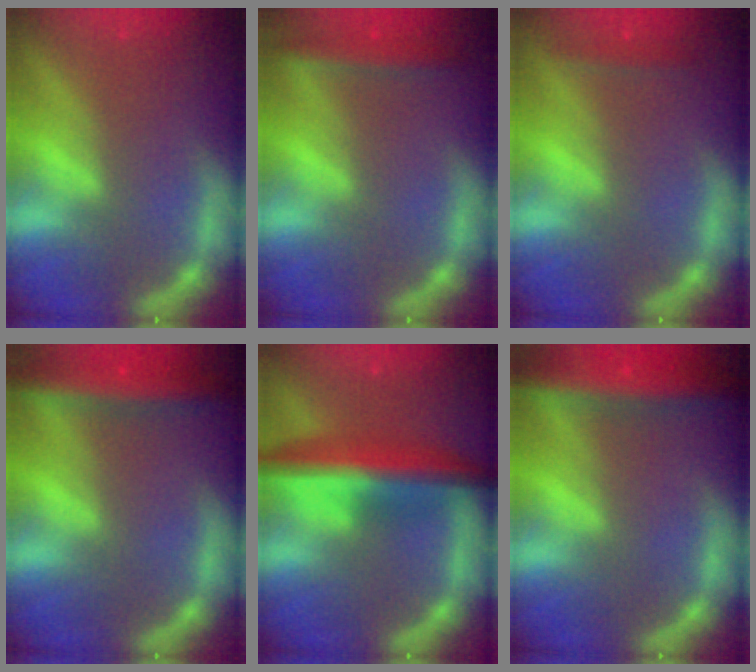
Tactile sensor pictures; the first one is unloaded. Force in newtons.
{"total": 3.0}
{"total": 1.4}
{"total": 6.0}
{"total": 7.5}
{"total": 7.5}